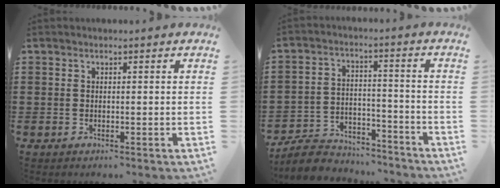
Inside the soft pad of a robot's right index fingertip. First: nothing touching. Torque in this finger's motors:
{"motor_torque": [-0.63, 0.57, -0.79, -0.21]}